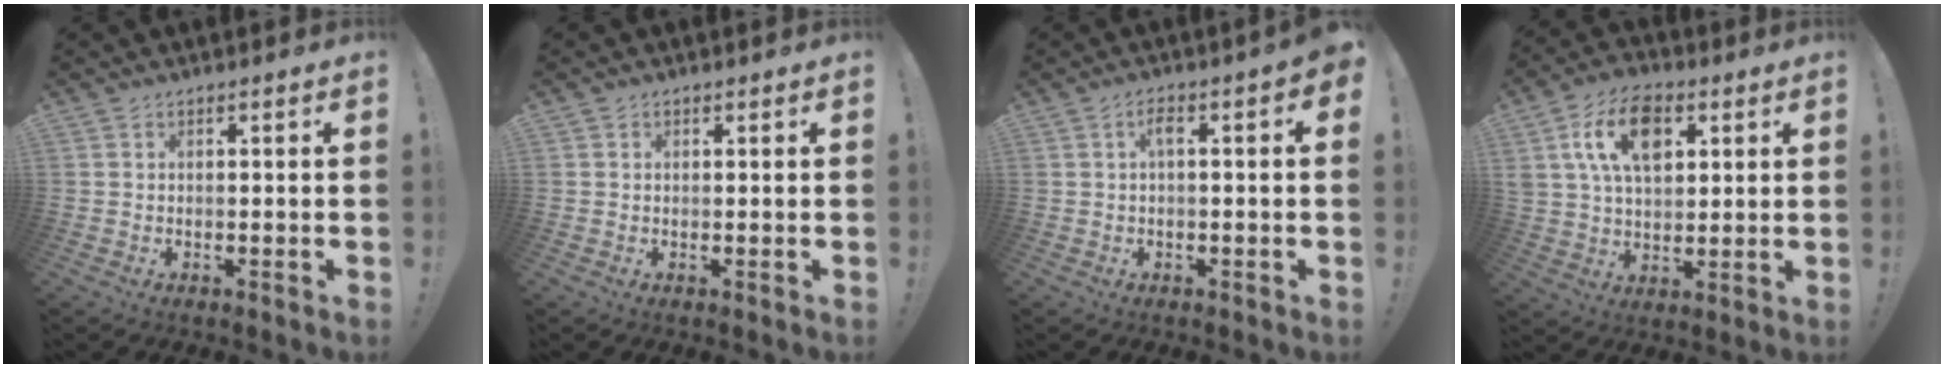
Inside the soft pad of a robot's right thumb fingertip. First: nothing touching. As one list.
[{"total": 0.6, "force": [0.4, 0.5, 0.0], "torque": [0.006, -0.002, 0.007]}, {"total": 3.6, "force": [0.0, 0.6, 3.6], "torque": [-0.073, 0.010, -0.002]}, {"total": 15.4, "force": [5.7, 10.2, 10.0], "torque": [-0.156, -0.001, 0.107]}]